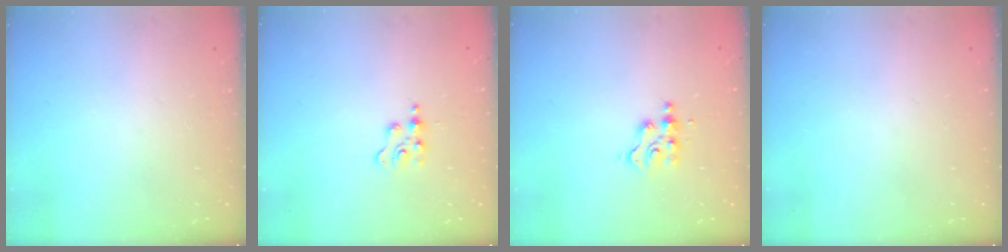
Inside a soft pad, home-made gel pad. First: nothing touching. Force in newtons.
{"total": 2.2, "press": 2.2, "slide": 0.4}
{"total": 3.7, "press": 3.6, "slide": 0.4}
{"total": 0.0}